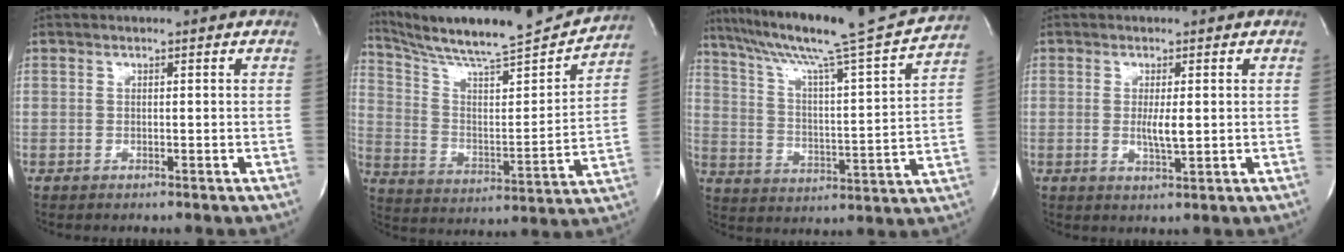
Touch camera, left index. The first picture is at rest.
{"total": 20.9, "force": [19.5, 0.5, 7.3], "torque": [-0.132, -0.035, 0.300]}
{"total": 22.0, "force": [19.1, -1.3, 10.8], "torque": [-0.187, -0.026, 0.281]}
{"total": 3.0, "force": [0.1, 0.4, 3.0], "torque": [-0.060, -0.007, 0.003]}